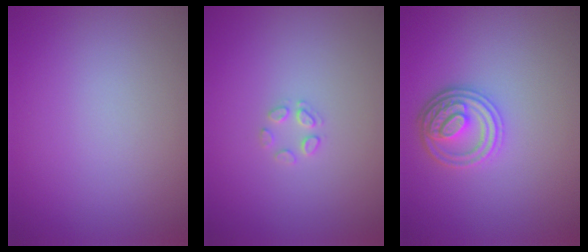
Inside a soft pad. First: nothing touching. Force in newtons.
{"total": 1.2, "press": 1.2, "slide": 0.1}
{"total": 3.2, "press": 3.0, "slide": 1.3}